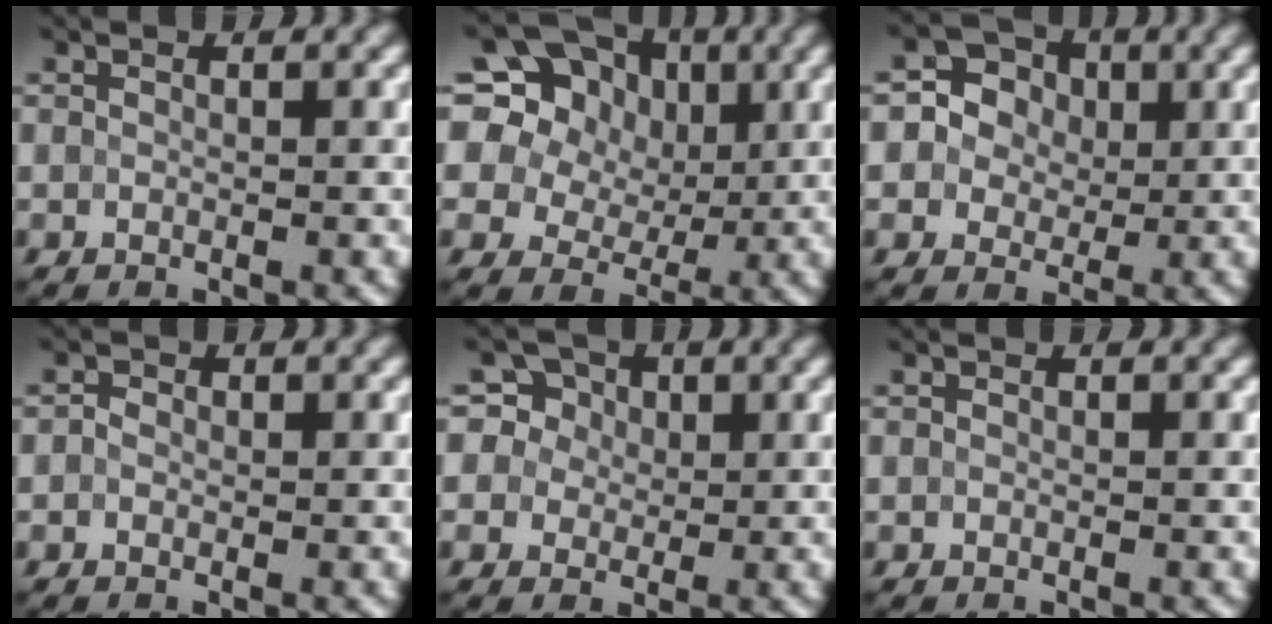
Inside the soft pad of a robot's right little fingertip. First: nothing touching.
{"total": 21.0, "force": [9.3, 16.2, 9.6], "torque": [-0.216, 0.073, 0.129]}
{"total": 5.4, "force": [1.5, 4.8, 2.0], "torque": [-0.034, 0.012, 0.017]}
{"total": 0.9, "force": [0.0, 0.8, 0.4], "torque": [-0.007, -0.001, -0.006]}
{"total": 7.2, "force": [3.4, 5.7, 2.7], "torque": [-0.046, 0.030, 0.032]}
{"total": 0.0}